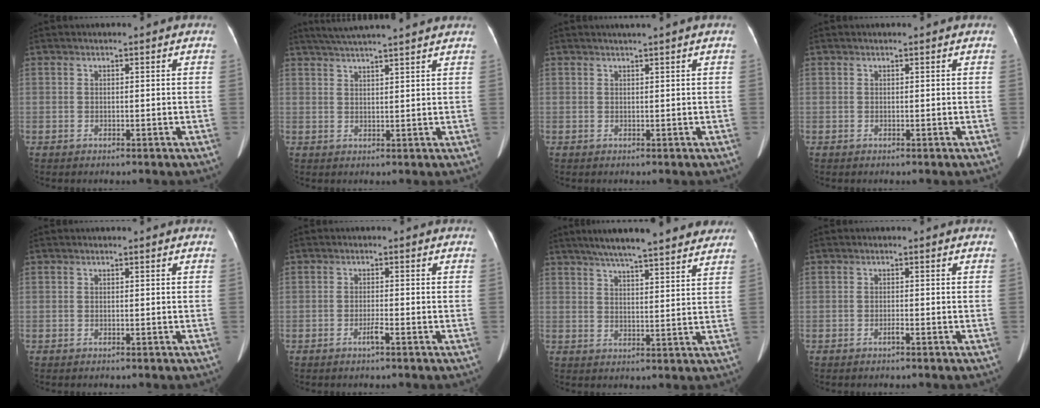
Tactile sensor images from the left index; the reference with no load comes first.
{"total": 11.9, "force": [10.5, -0.3, 5.7], "torque": [-0.100, 0.031, 0.139]}
{"total": 1.1, "force": [0.8, -0.3, 0.5], "torque": [-0.011, 0.000, 0.022]}
{"total": 0.0}
{"total": 0.0}
{"total": 1.5, "force": [-1.1, -0.2, 1.0], "torque": [-0.026, -0.003, -0.022]}
{"total": 18.1, "force": [15.3, 2.2, 9.5], "torque": [-0.145, 0.028, 0.202]}
{"total": 0.7, "force": [-0.6, -0.1, 0.3], "torque": [-0.008, -0.002, -0.013]}